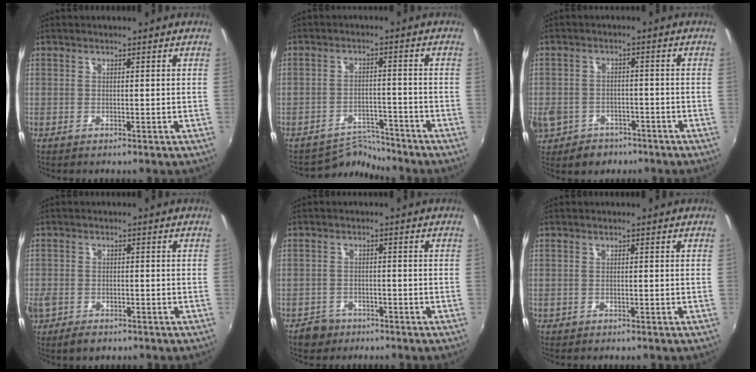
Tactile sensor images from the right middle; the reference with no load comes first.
{"total": 5.2, "force": [-5.0, 0.7, -1.3], "torque": [0.011, 0.015, -0.082]}
{"total": 13.4, "force": [-5.9, 10.9, 5.1], "torque": [-0.174, 0.002, -0.077]}
{"total": 6.5, "force": [-3.7, 4.2, 3.3], "torque": [-0.085, -0.016, -0.065]}
{"total": 4.2, "force": [-2.9, 2.9, 0.7], "torque": [-0.030, 0.004, -0.046]}
{"total": 0.8, "force": [-0.4, 0.7, 0.2], "torque": [-0.006, -0.003, -0.006]}